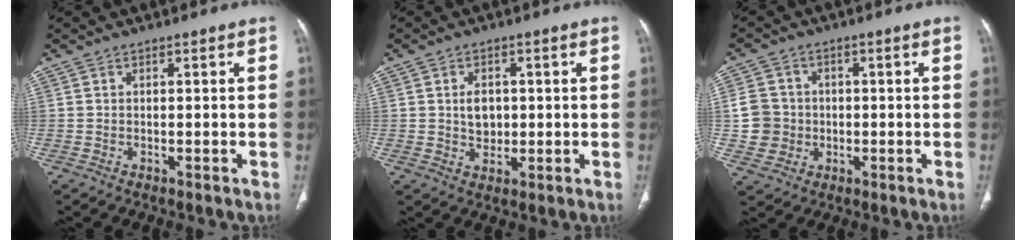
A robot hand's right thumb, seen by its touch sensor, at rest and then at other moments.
{"total": 4.3, "force": [0.4, 3.2, 2.8], "torque": [-0.029, -0.002, 0.010]}
{"total": 7.2, "force": [-0.4, 6.9, 2.0], "torque": [-0.016, 0.013, -0.007]}